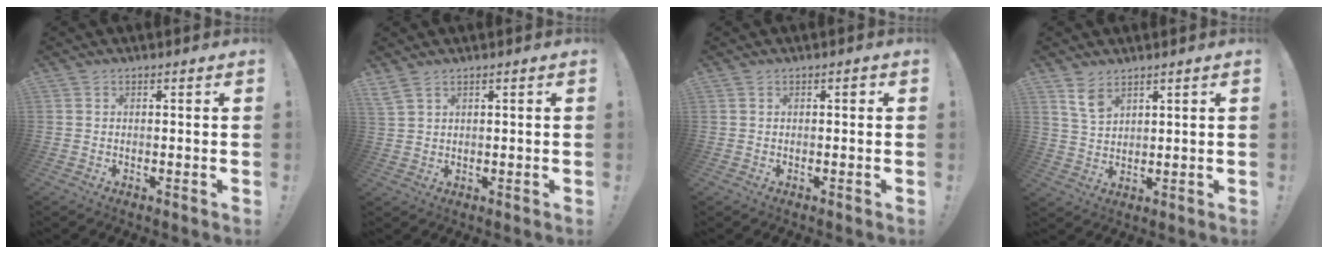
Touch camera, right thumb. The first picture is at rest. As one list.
[{"total": 3.2, "force": [2.2, 1.1, 2.1], "torque": [-0.044, -0.006, 0.043]}, {"total": 0.6, "force": [0.3, 0.4, 0.4], "torque": [-0.002, -0.001, 0.003]}, {"total": 6.5, "force": [4.3, 3.9, 3.0], "torque": [-0.048, -0.023, 0.082]}]